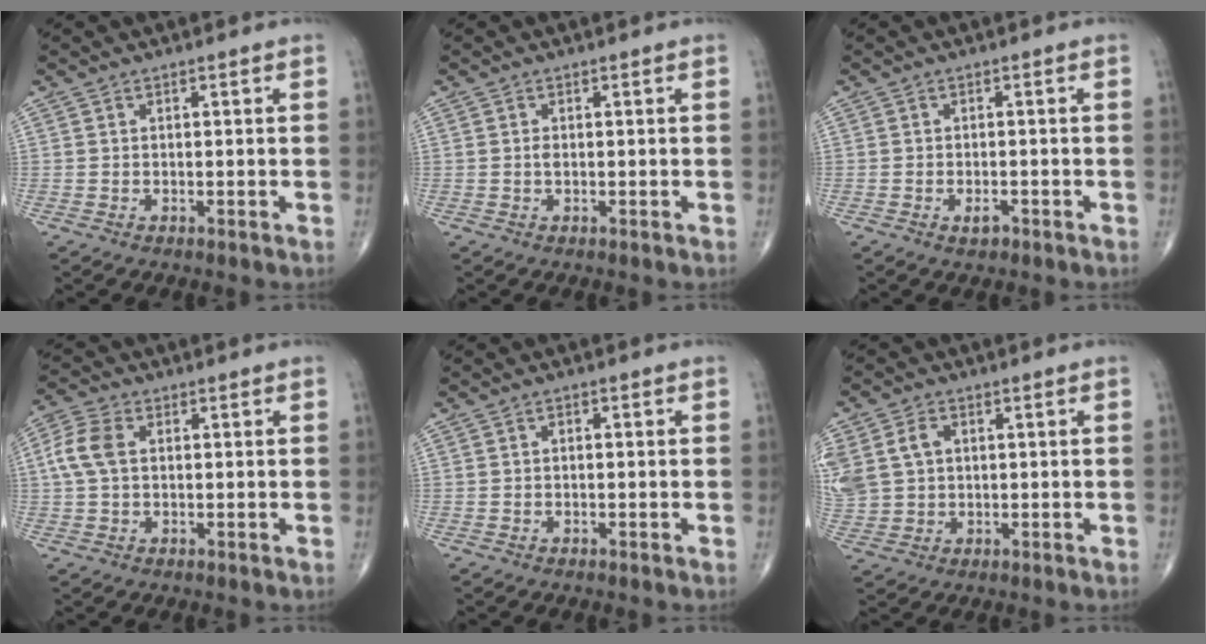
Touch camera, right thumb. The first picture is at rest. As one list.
[{"total": 0.9, "force": [0.0, 0.5, 0.7], "torque": [-0.015, 0.001, 0.000]}, {"total": 1.7, "force": [-1.0, 0.8, 1.1], "torque": [-0.016, 0.003, -0.016]}, {"total": 6.4, "force": [0.9, 4.1, 4.8], "torque": [-0.118, 0.017, 0.013]}, {"total": 0.9, "force": [0.1, 0.5, 0.7], "torque": [-0.010, 0.004, -0.001]}, {"total": 13.8, "force": [2.9, 11.0, 7.9], "torque": [-0.206, 0.021, 0.071]}]